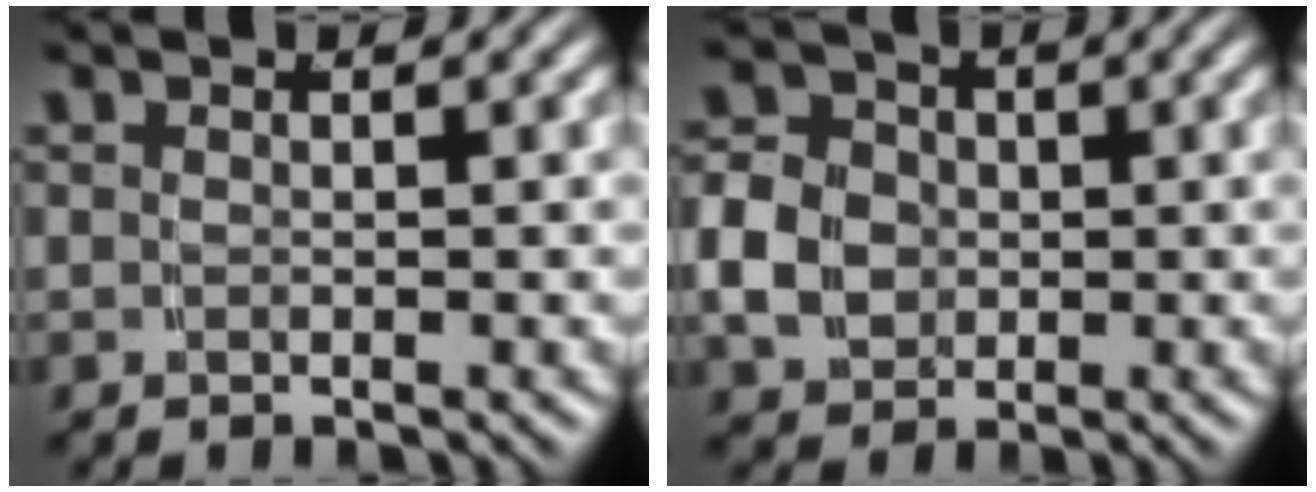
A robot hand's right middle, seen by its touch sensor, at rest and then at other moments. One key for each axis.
{"total": 6.2, "fx": -0.3, "fy": 5.4, "fz": 3.2, "tx": -0.062, "ty": -0.008, "tz": -0.005}